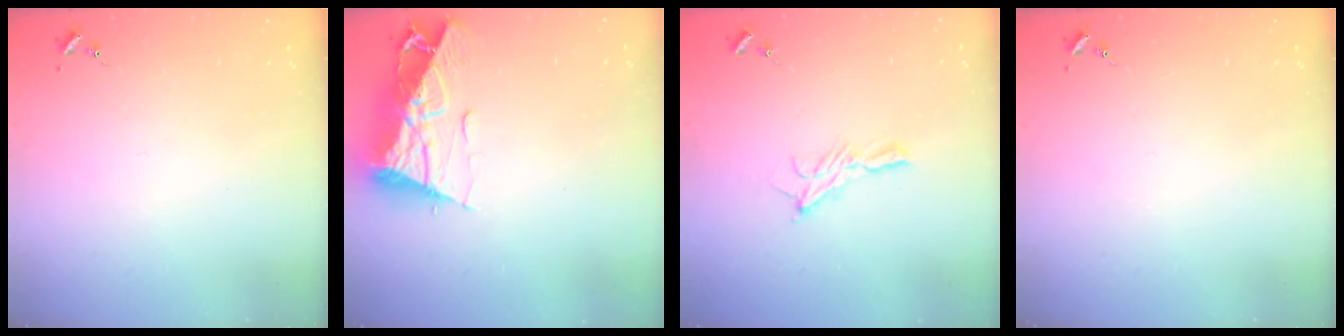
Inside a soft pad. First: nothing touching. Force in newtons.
{"total": 14.4, "press": 14.3, "slide": 1.4}
{"total": 7.8, "press": 7.8, "slide": 0.2}
{"total": 0.0}